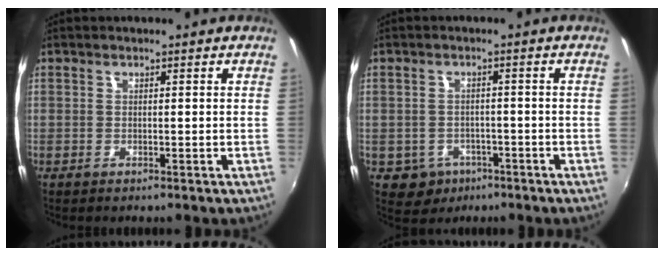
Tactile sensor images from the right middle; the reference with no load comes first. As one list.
[{"total": 5.1, "force": [-2.5, 4.4, 1.1], "torque": [-0.034, 0.002, -0.028]}]